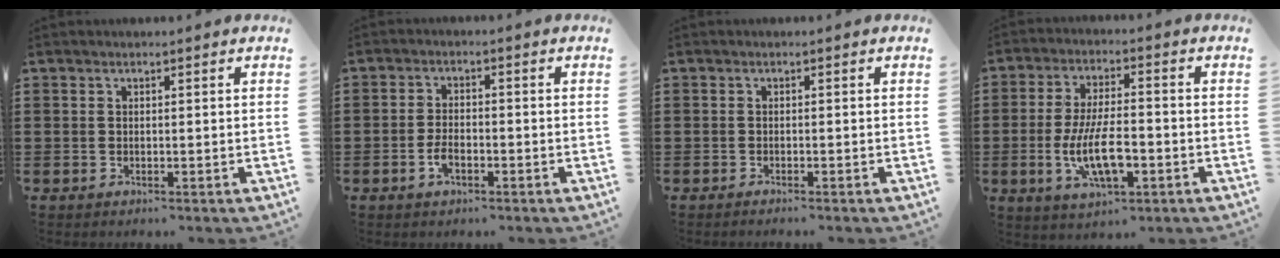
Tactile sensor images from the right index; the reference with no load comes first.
{"total": 3.0, "force": [-1.3, 1.4, 2.3], "torque": [-0.050, 0.000, -0.025]}
{"total": 0.8, "force": [-0.7, -0.1, 0.1], "torque": [-0.004, -0.004, -0.014]}
{"total": 9.4, "force": [-2.6, 3.7, 8.3], "torque": [-0.178, -0.009, -0.049]}